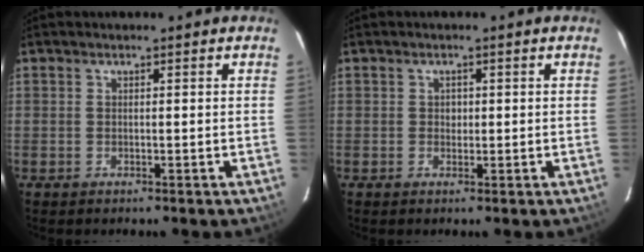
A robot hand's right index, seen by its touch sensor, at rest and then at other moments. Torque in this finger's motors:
{"motor_torque": [0.14, 0.06, 0.07, 0.02]}